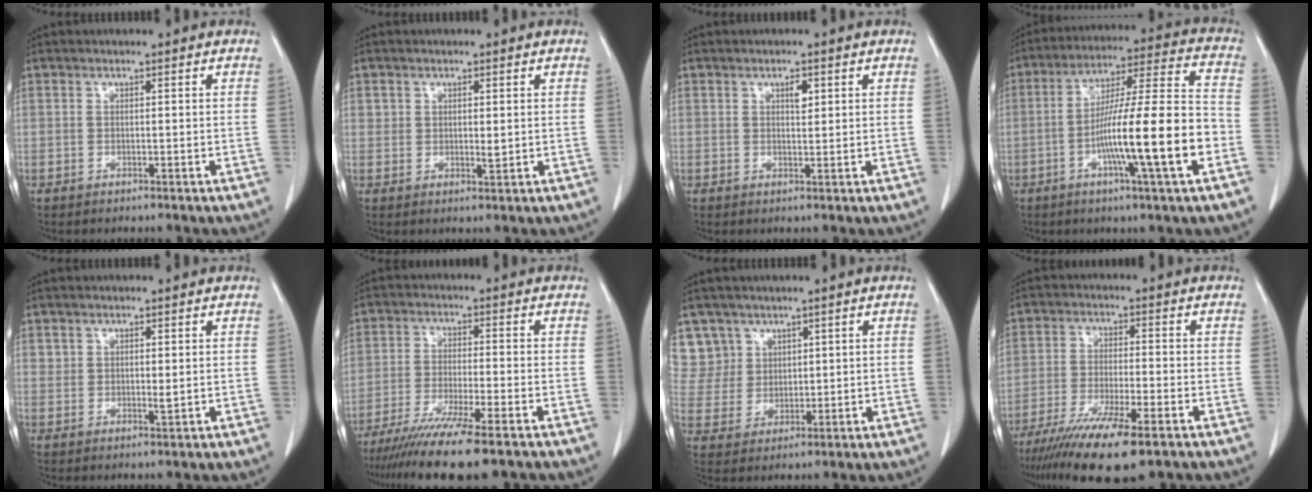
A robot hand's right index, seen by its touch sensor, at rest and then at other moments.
{"total": 1.9, "force": [0.6, 1.2, 1.4], "torque": [-0.019, -0.004, 0.012]}
{"total": 1.8, "force": [0.8, 0.7, 1.4], "torque": [-0.022, -0.002, 0.012]}
{"total": 17.2, "force": [-5.1, 0.1, 16.5], "torque": [-0.273, 0.003, -0.087]}
{"total": 1.7, "force": [0.8, 1.0, 1.2], "torque": [-0.017, -0.005, 0.017]}
{"total": 12.7, "force": [-9.8, -0.1, 8.1], "torque": [-0.135, -0.034, -0.158]}
{"total": 7.6, "force": [4.8, 5.9, -0.2], "torque": [0.007, 0.010, 0.108]}
{"total": 13.1, "force": [-8.9, 1.6, 9.5], "torque": [-0.171, -0.035, -0.147]}